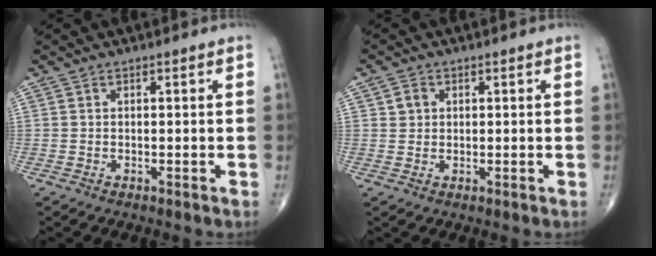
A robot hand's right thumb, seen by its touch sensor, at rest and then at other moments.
{"total": 2.2, "force": [0.6, 1.9, 0.8], "torque": [-0.005, -0.001, 0.008]}